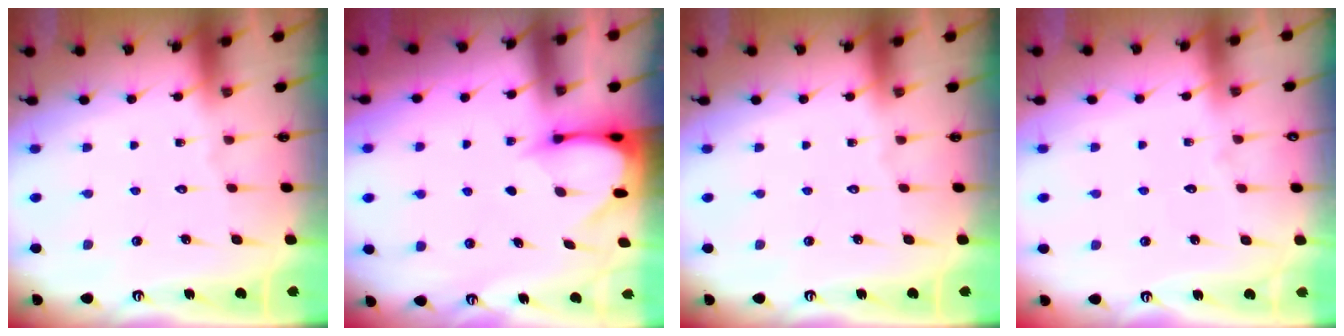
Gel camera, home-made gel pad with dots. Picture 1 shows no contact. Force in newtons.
{"total": 3.4, "press": 3.4, "slide": 0.3}
{"total": 0.0}
{"total": 3.8, "press": 3.8, "slide": 0.4}